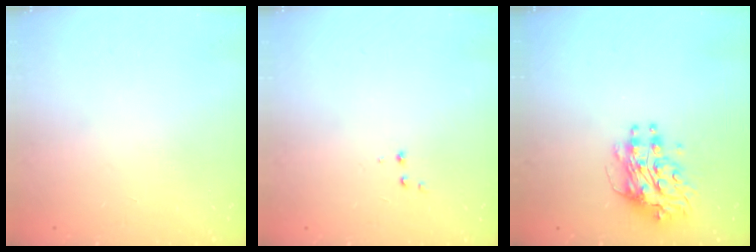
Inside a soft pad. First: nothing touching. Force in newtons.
{"total": 2.6, "press": 2.5, "slide": 0.6}
{"total": 9.0, "press": 9.0, "slide": 0.9}